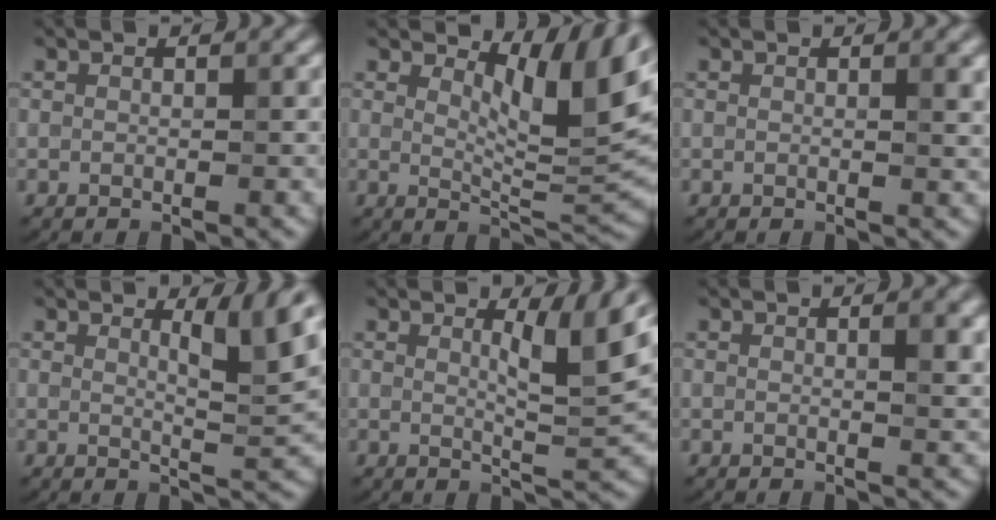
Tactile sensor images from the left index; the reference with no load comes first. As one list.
[{"total": 6.9, "force": [3.5, 2.4, 5.5], "torque": [-0.078, -0.009, 0.054]}, {"total": 1.4, "force": [0.5, 0.4, 1.3], "torque": [-0.014, -0.001, 0.004]}, {"total": 4.6, "force": [2.1, 0.9, 4.0], "torque": [-0.059, -0.007, 0.033]}, {"total": 4.7, "force": [1.8, 0.8, 4.3], "torque": [-0.069, -0.007, 0.029]}, {"total": 2.4, "force": [0.7, 0.7, 2.2], "torque": [-0.022, 0.001, 0.009]}]